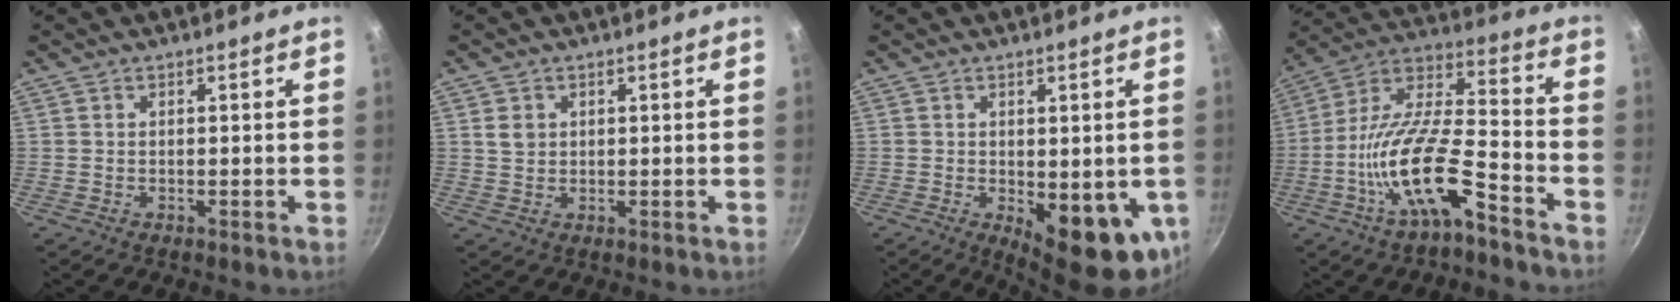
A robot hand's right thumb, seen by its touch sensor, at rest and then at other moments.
{"total": 2.6, "force": [0.8, 2.1, 1.2], "torque": [-0.015, -0.004, 0.019]}
{"total": 14.8, "force": [-4.8, 6.4, 12.5], "torque": [-0.130, -0.012, -0.047]}
{"total": 16.8, "force": [-7.9, 5.0, 13.9], "torque": [-0.278, 0.071, -0.144]}